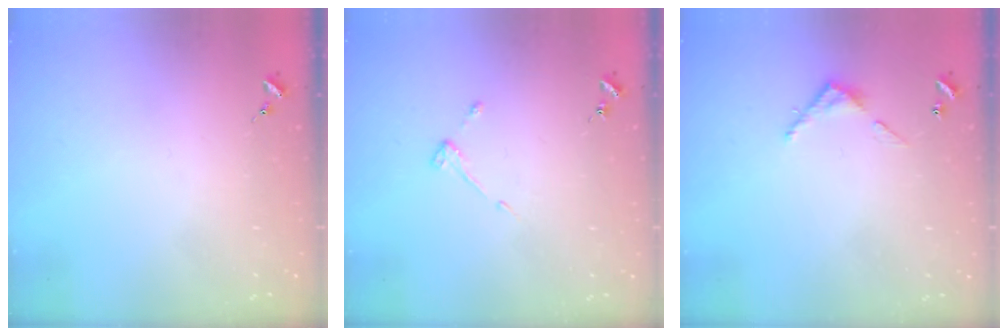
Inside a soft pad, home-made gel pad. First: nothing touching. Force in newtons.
{"total": 3.0, "press": 3.0, "slide": 0.6}
{"total": 3.9, "press": 3.9, "slide": 0.3}